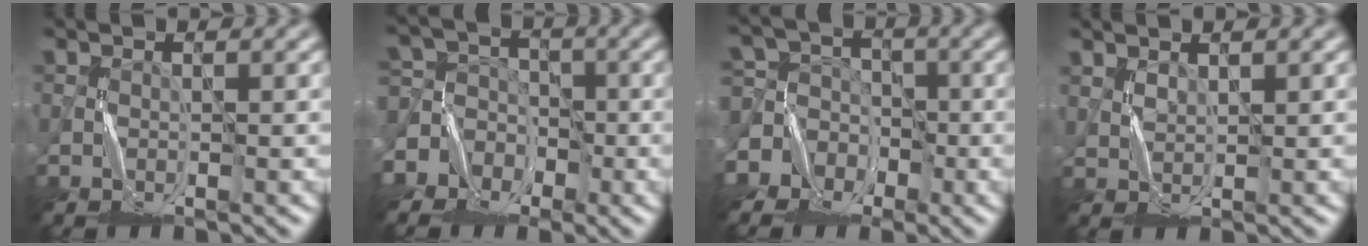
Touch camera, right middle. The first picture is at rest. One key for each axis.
{"total": 7.5, "fx": -3.2, "fy": 6.7, "fz": 1.2, "tx": -0.023, "ty": 0.026, "tz": -0.090}
{"total": 8.6, "fx": -2.9, "fy": 7.8, "fz": 2.0, "tx": -0.047, "ty": 0.027, "tz": -0.094}
{"total": 1.3, "fx": 1.2, "fy": 0.4, "fz": 0.3, "tx": -0.012, "ty": 0.000, "tz": 0.030}